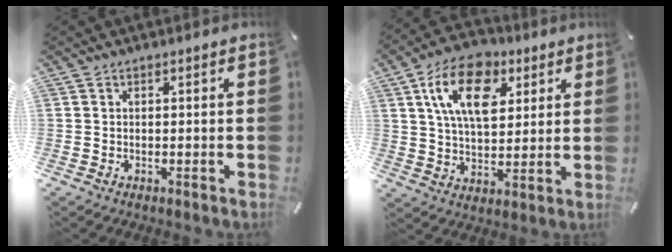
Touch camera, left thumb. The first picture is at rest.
{"total": 15.7, "force": [6.6, 9.7, 10.4], "torque": [-0.182, -0.006, 0.119]}